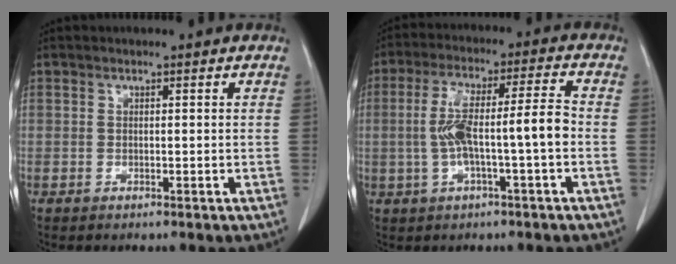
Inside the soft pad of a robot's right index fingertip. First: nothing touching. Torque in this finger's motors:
{"motor_torque": [0.88, -0.09, 0.30, 0.16]}